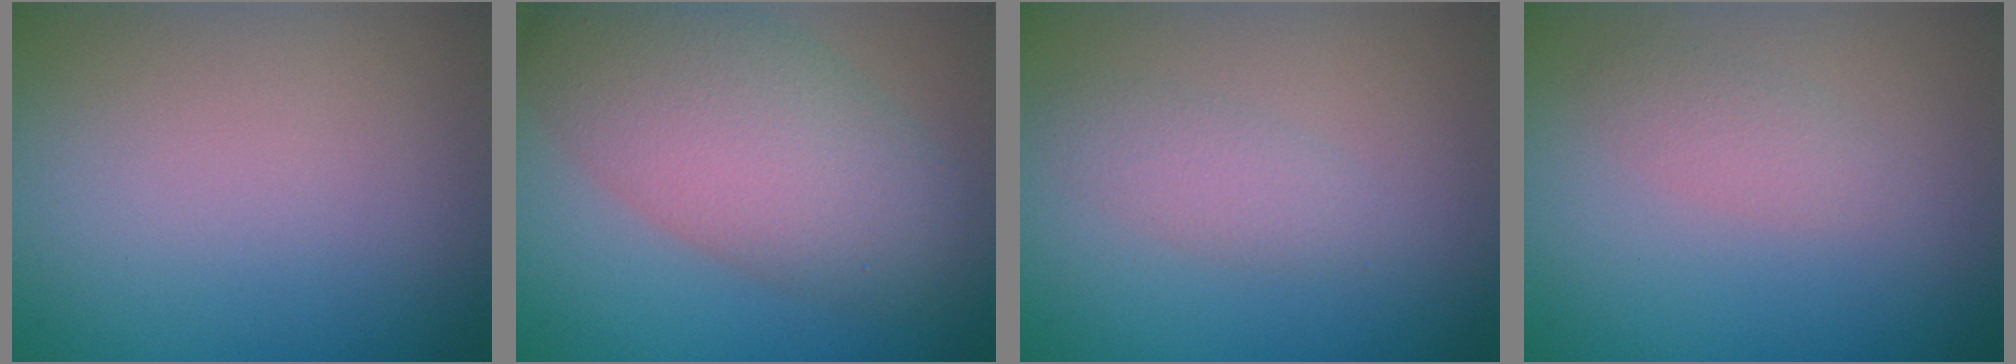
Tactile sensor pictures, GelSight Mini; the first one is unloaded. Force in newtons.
{"total": 8.5, "press": 8.5, "slide": 0.2}
{"total": 1.8, "press": 1.8, "slide": 0.0}
{"total": 1.3, "press": 1.3, "slide": 0.0}